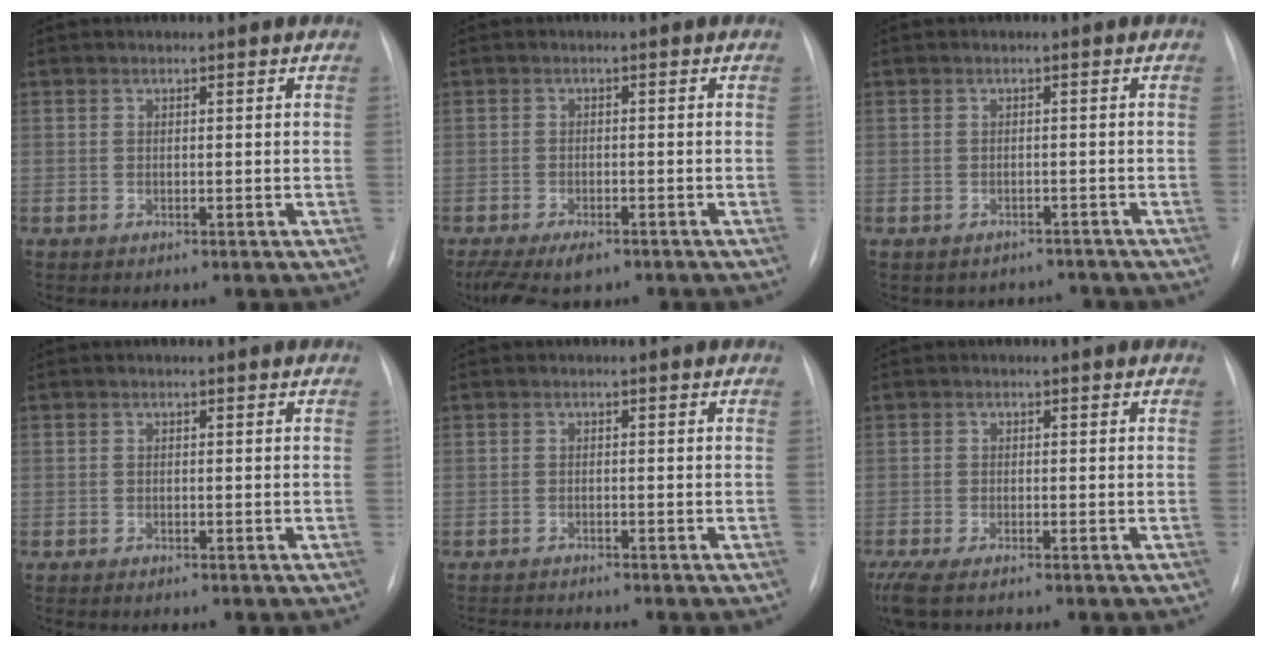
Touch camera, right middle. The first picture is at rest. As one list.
[{"total": 7.5, "force": [-5.4, 3.0, 4.3], "torque": [-0.076, -0.012, -0.086]}, {"total": 3.5, "force": [-3.1, 1.5, -0.6], "torque": [0.010, 0.019, -0.039]}, {"total": 0.8, "force": [-0.6, 0.2, 0.4], "torque": [-0.010, -0.002, -0.008]}, {"total": 3.7, "force": [-3.5, -0.8, 0.9], "torque": [-0.009, -0.011, -0.054]}, {"total": 5.9, "force": [-4.6, 1.4, 3.6], "torque": [-0.070, -0.013, -0.077]}]